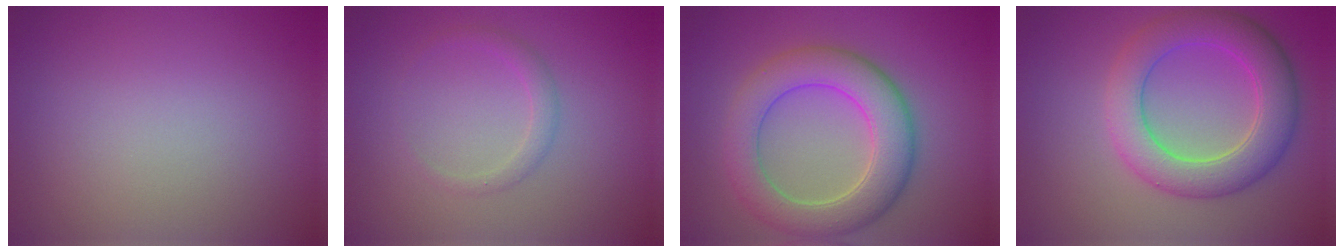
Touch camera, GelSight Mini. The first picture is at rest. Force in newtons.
{"total": 1.4, "press": 1.4, "slide": 0.2}
{"total": 6.8, "press": 6.8, "slide": 0.3}
{"total": 6.4, "press": 6.4, "slide": 0.3}